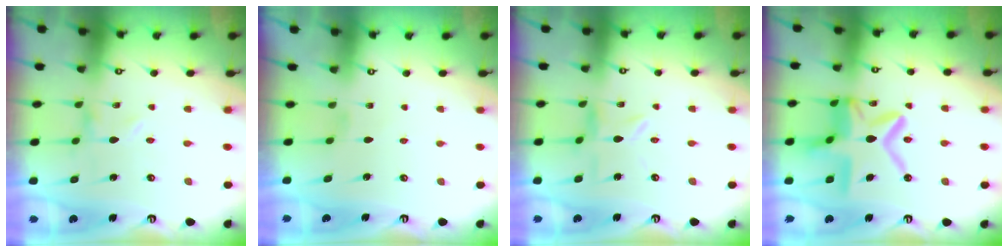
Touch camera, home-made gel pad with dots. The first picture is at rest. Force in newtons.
{"total": 1.3, "press": 1.2, "slide": 0.3}
{"total": 3.8, "press": 3.8, "slide": 0.3}
{"total": 18.4, "press": 18.3, "slide": 1.7}